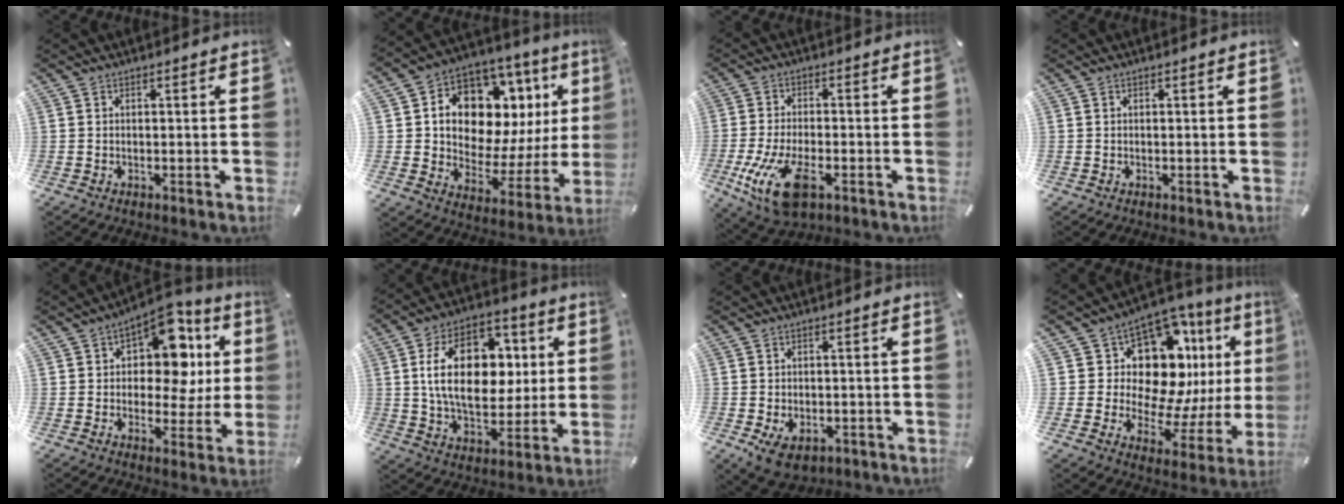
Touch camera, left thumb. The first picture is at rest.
{"total": 13.1, "force": [6.3, 9.0, 7.1], "torque": [-0.109, -0.060, 0.112]}
{"total": 12.9, "force": [-5.1, 6.4, 10.0], "torque": [-0.221, 0.001, -0.087]}
{"total": 0.0}
{"total": 13.7, "force": [5.5, 8.5, 9.2], "torque": [-0.124, -0.044, 0.095]}
{"total": 19.6, "force": [3.0, 13.2, 14.2], "torque": [-0.234, 0.011, 0.052]}
{"total": 5.5, "force": [-1.8, 4.1, 3.2], "torque": [-0.062, 0.004, -0.033]}
{"total": 16.6, "force": [5.8, 11.8, 10.1], "torque": [-0.166, -0.077, 0.105]}